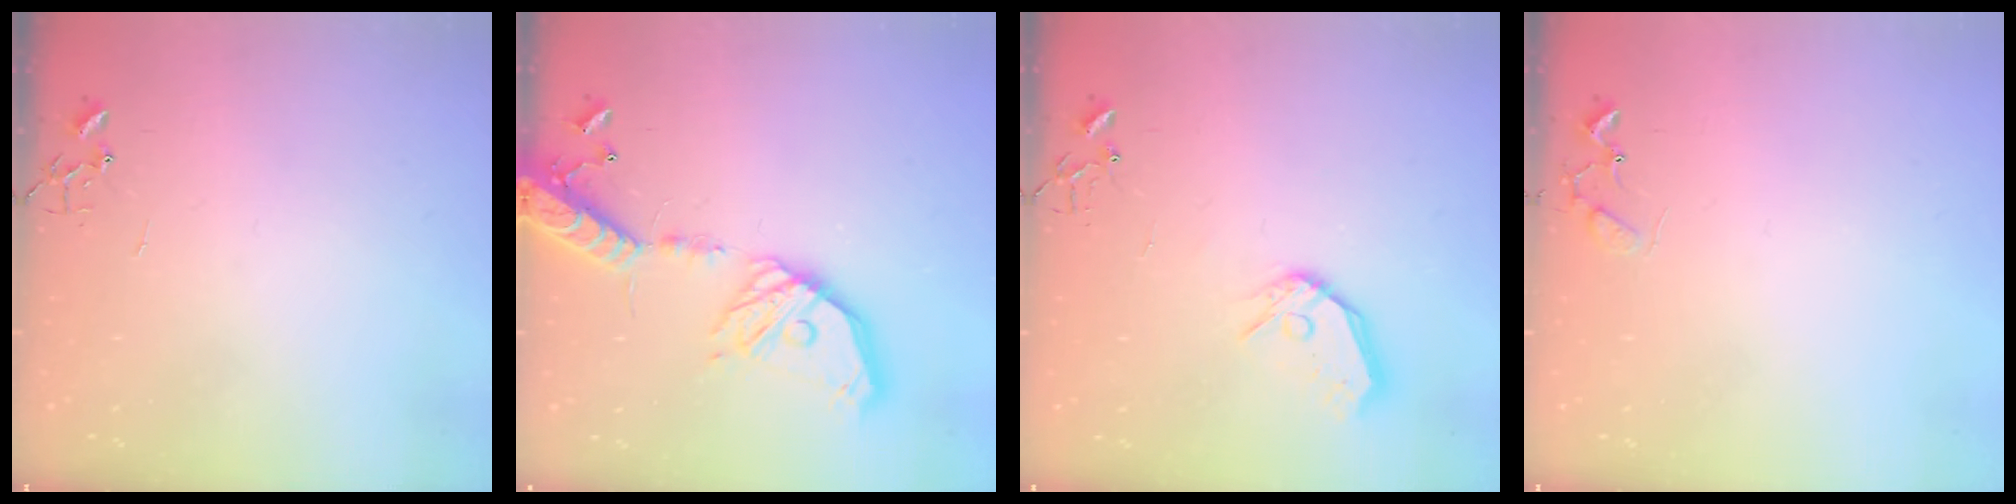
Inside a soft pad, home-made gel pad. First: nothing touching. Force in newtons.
{"total": 20.9, "press": 20.5, "slide": 3.9}
{"total": 11.3, "press": 11.2, "slide": 1.5}
{"total": 6.2, "press": 6.2, "slide": 0.4}